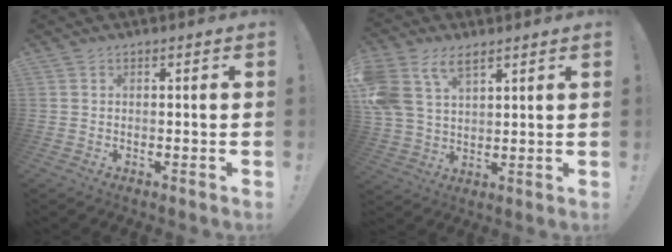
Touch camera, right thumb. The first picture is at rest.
{"total": 11.5, "force": [6.7, 6.9, 6.4], "torque": [-0.140, -0.023, 0.133]}